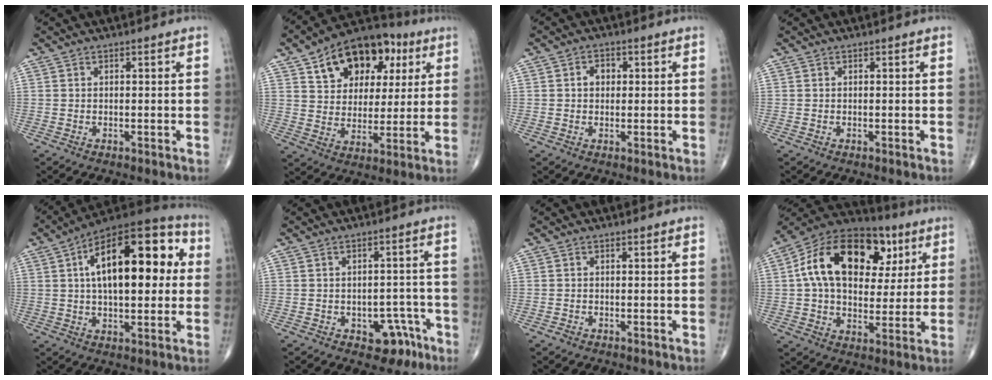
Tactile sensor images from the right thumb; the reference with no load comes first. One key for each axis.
{"total": 18.5, "fx": 8.0, "fy": 12.2, "fz": 11.3, "tx": -0.127, "ty": 0.000, "tz": 0.128}
{"total": 2.8, "fx": 0.4, "fy": 2.2, "fz": 1.6, "tx": -0.013, "ty": 0.007, "tz": 0.004}
{"total": 0.0}
{"total": 23.1, "fx": 4.5, "fy": 10.8, "fz": 19.9, "tx": -0.282, "ty": 0.027, "tz": 0.058}
{"total": 6.5, "fx": -3.3, "fy": 4.3, "fz": 3.6, "tx": -0.013, "ty": 0.029, "tz": -0.038}
{"total": 0.7, "fx": -0.4, "fy": 0.5, "fz": 0.2, "tx": -0.002, "ty": 0.000, "tz": -0.010}
{"total": 23.2, "fx": 6.8, "fy": 14.5, "fz": 16.8, "tx": -0.253, "ty": 0.016, "tz": 0.101}